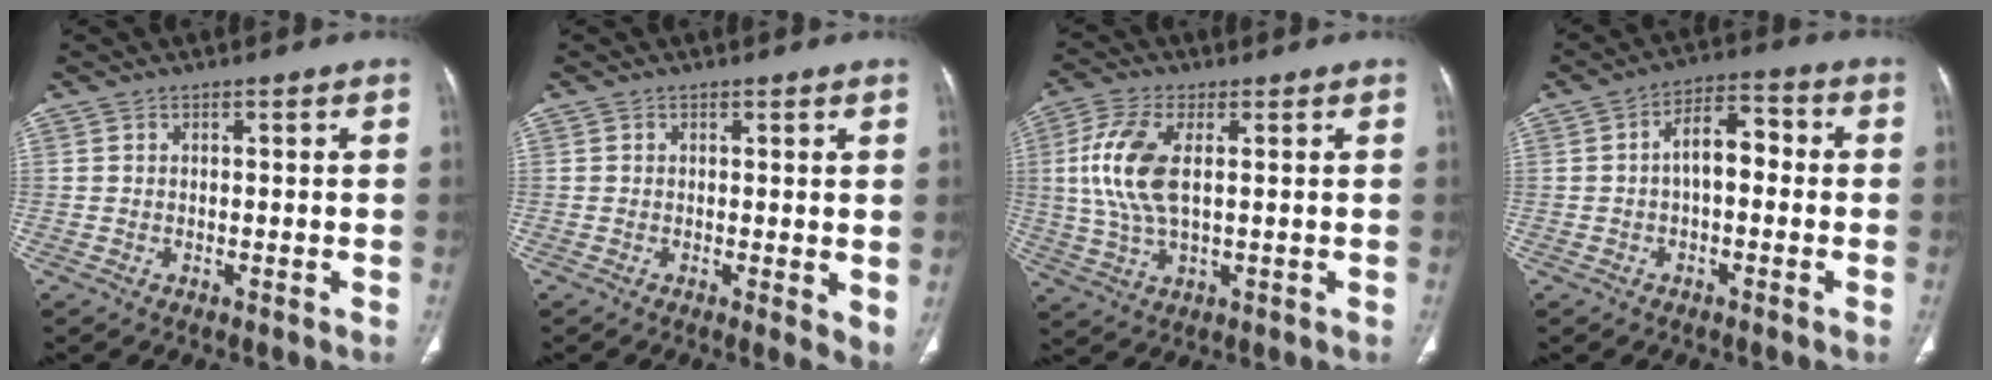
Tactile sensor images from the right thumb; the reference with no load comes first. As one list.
[{"total": 3.7, "force": [0.3, 1.4, 3.4], "torque": [-0.044, -0.012, 0.002]}, {"total": 10.8, "force": [1.7, 4.9, 9.4], "torque": [-0.219, -0.001, 0.036]}, {"total": 7.5, "force": [-0.2, 4.2, 6.2], "torque": [-0.082, 0.033, -0.013]}]